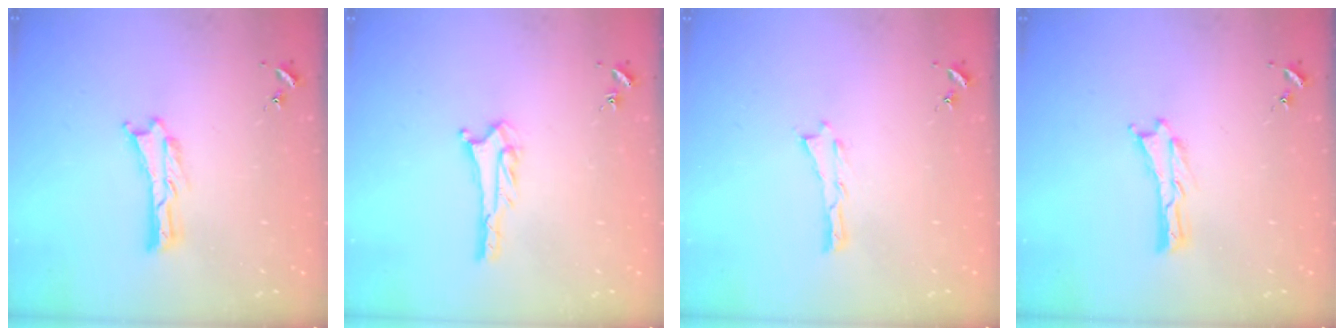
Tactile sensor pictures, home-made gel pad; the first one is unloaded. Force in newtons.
{"total": 2.8, "press": 2.8, "slide": 0.2}
{"total": 0.0}
{"total": 0.0}